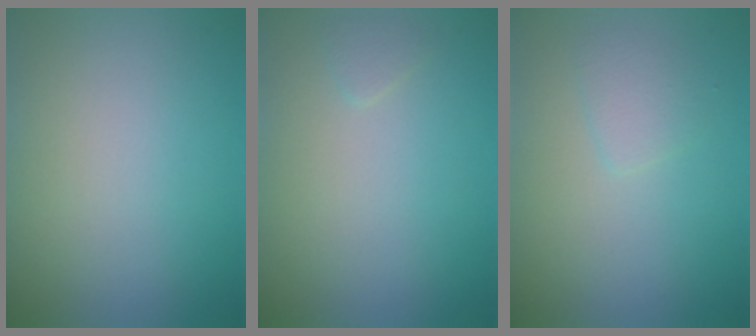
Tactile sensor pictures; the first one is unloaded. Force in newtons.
{"total": 0.6, "press": 0.6, "slide": 0.0}
{"total": 1.4, "press": 1.4, "slide": 0.1}